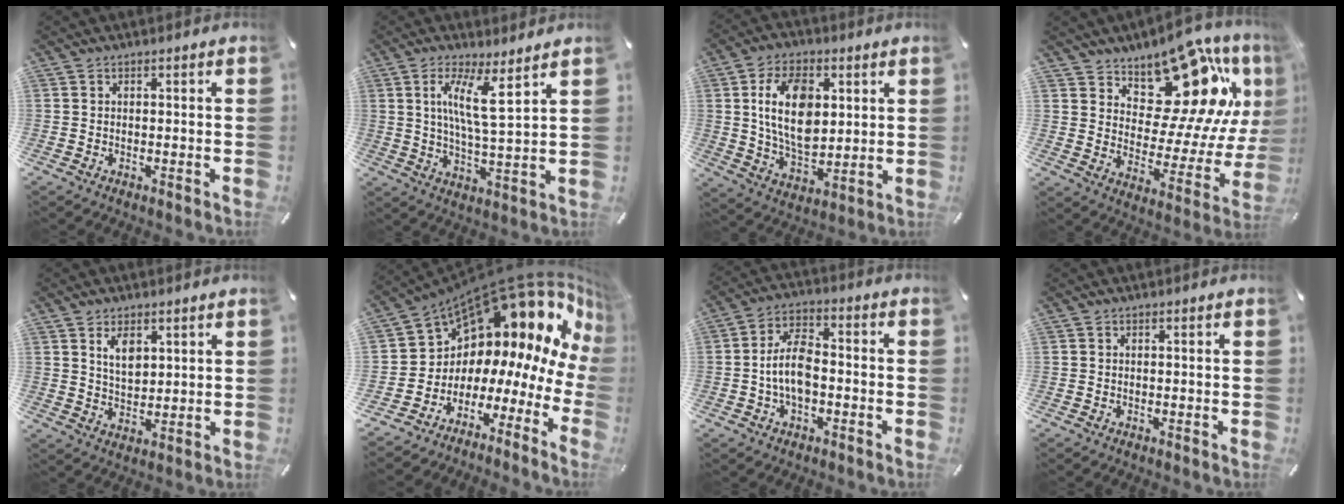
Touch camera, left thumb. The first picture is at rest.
{"total": 9.8, "force": [4.6, 1.4, 8.5], "torque": [-0.161, -0.018, 0.075]}
{"total": 15.0, "force": [3.5, 9.6, 11.0], "torque": [-0.224, 0.004, 0.059]}
{"total": 18.3, "force": [12.8, 9.2, 9.3], "torque": [-0.121, -0.107, 0.216]}
{"total": 5.7, "force": [3.2, 3.3, 3.4], "torque": [-0.061, -0.013, 0.055]}
{"total": 15.8, "force": [12.4, 8.1, 5.6], "torque": [-0.078, -0.137, 0.233]}
{"total": 9.2, "force": [-1.9, 5.2, 7.4], "torque": [-0.150, 0.016, -0.035]}
{"total": 0.0}